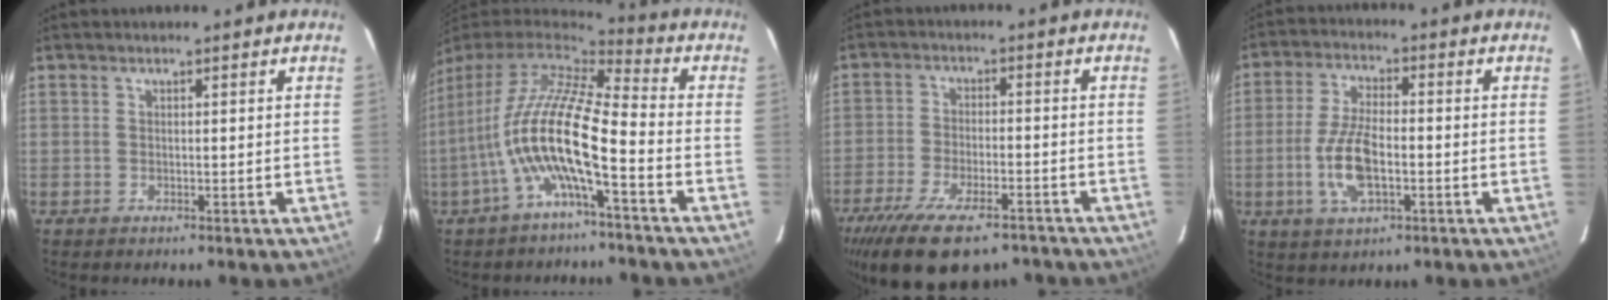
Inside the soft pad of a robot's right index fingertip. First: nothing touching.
{"total": 14.3, "force": [-4.4, 2.2, 13.4], "torque": [-0.245, -0.008, -0.088]}
{"total": 17.7, "force": [-12.8, 6.5, 10.4], "torque": [-0.215, -0.042, -0.203]}
{"total": 9.6, "force": [-2.4, 4.0, 8.4], "torque": [-0.175, 0.000, -0.044]}